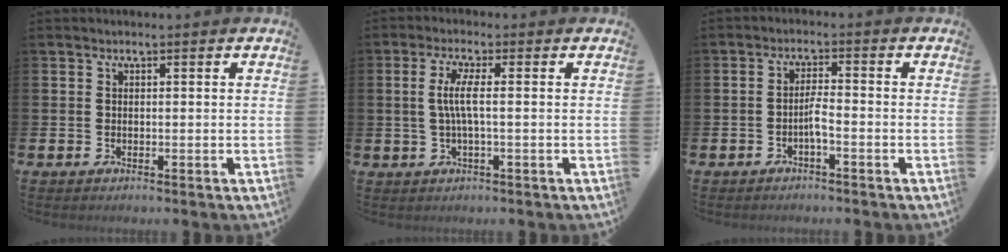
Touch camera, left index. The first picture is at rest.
{"total": 3.6, "force": [0.2, 0.4, 3.6], "torque": [-0.068, 0.000, 0.002]}
{"total": 2.3, "force": [-1.1, 0.2, 2.0], "torque": [-0.037, 0.003, -0.021]}